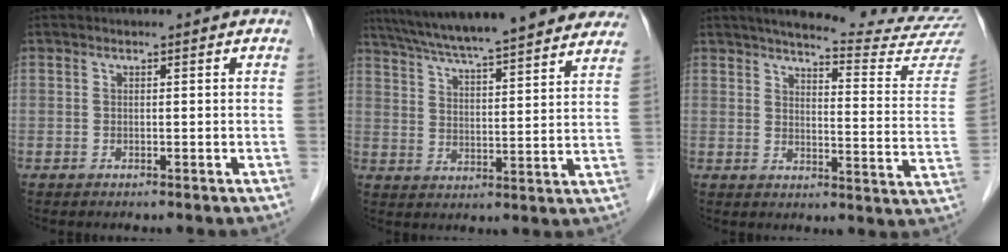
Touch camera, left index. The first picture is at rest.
{"total": 27.0, "force": [23.3, 3.1, 13.2], "torque": [-0.211, 0.015, 0.311]}
{"total": 19.3, "force": [18.2, -0.7, 6.2], "torque": [-0.085, -0.100, 0.208]}